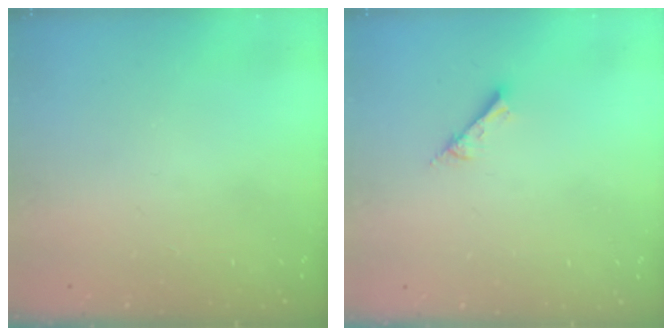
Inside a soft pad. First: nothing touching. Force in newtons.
{"total": 2.6, "press": 2.6, "slide": 0.1}